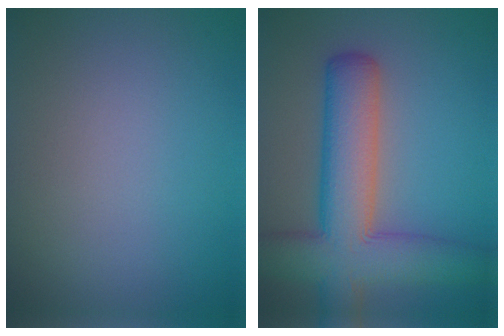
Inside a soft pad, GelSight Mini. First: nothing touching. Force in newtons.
{"total": 9.2, "press": 9.2, "slide": 0.5}